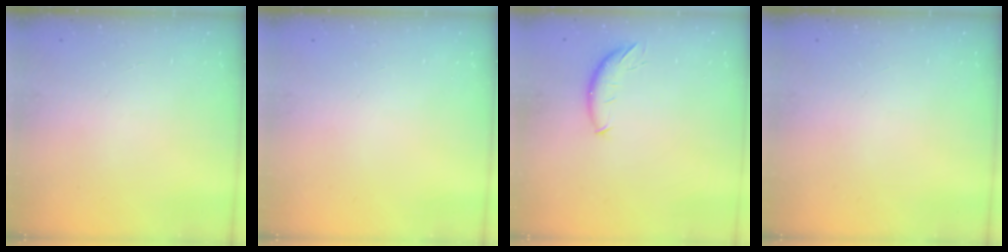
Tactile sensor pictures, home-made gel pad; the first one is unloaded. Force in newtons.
{"total": 0.0}
{"total": 7.5, "press": 7.5, "slide": 0.6}
{"total": 0.0}